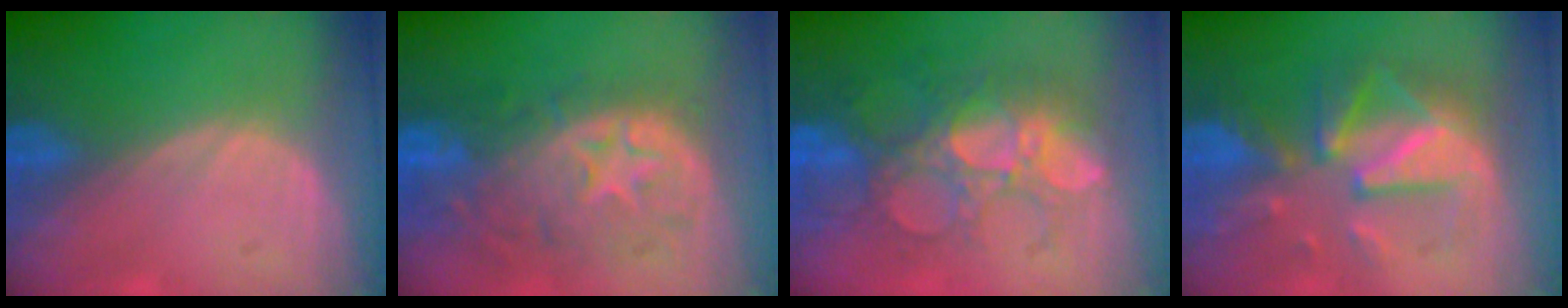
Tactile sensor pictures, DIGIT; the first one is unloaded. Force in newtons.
{"total": 11.0, "press": 9.7, "slide": 5.1}
{"total": 9.8, "press": 9.2, "slide": 3.4}
{"total": 9.3, "press": 9.3, "slide": 0.5}